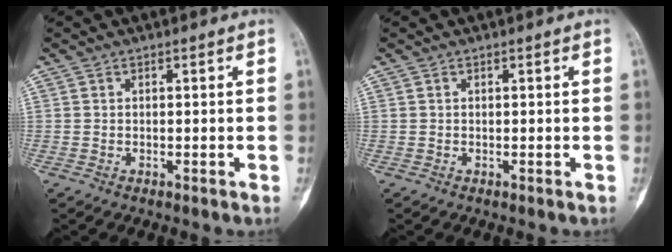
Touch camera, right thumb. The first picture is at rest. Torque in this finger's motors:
{"motor_torque": [0.80, 0.80, 0.00, 0.00, 0.00]}